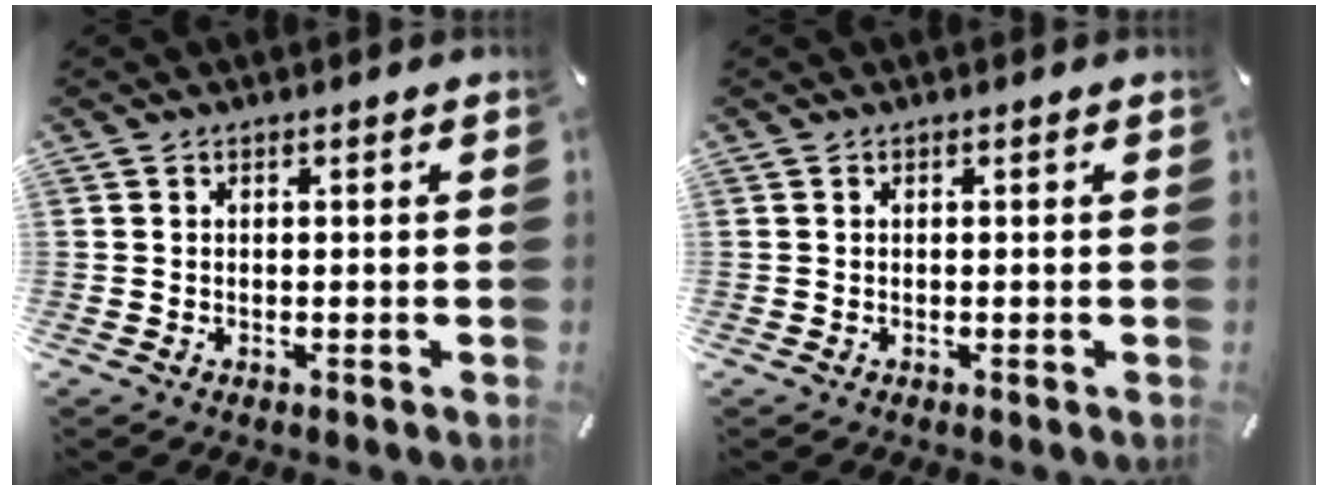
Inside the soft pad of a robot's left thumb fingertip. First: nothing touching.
{"total": 0.0}